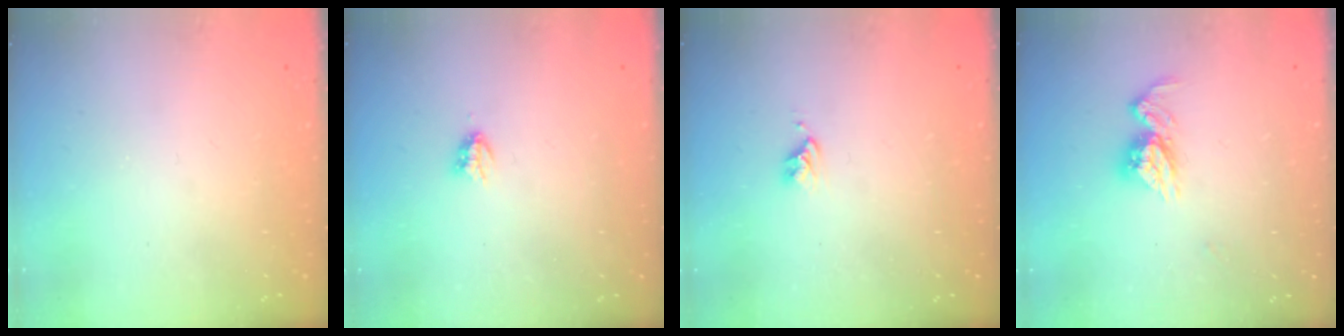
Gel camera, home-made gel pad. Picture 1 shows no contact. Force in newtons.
{"total": 2.9, "press": 2.9, "slide": 0.5}
{"total": 2.7, "press": 2.6, "slide": 0.4}
{"total": 10.0, "press": 10.0, "slide": 0.8}